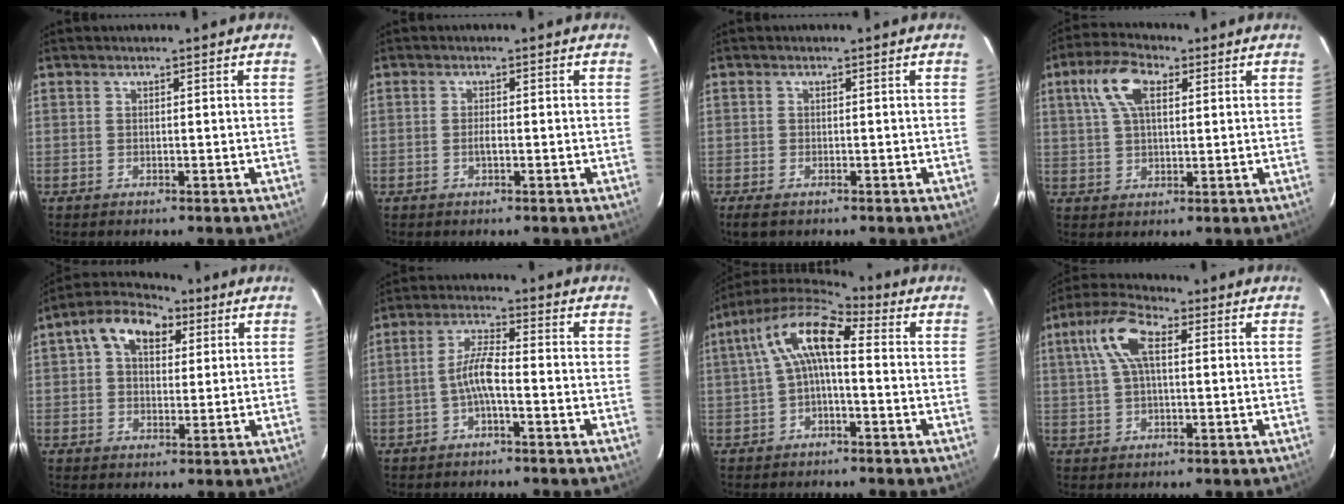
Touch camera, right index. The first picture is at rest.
{"total": 1.3, "force": [-0.4, 0.4, 1.2], "torque": [-0.024, 0.001, -0.008]}
{"total": 2.4, "force": [-1.6, 1.1, 1.4], "torque": [-0.028, -0.008, -0.029]}
{"total": 8.5, "force": [3.2, 4.1, 6.7], "torque": [-0.137, 0.025, 0.058]}
{"total": 9.6, "force": [3.7, 6.5, 6.1], "torque": [-0.110, 0.039, 0.055]}
{"total": 5.1, "force": [-1.8, 0.8, 4.7], "torque": [-0.100, 0.012, -0.036]}
{"total": 10.2, "force": [0.8, 3.9, 9.4], "torque": [-0.185, 0.030, 0.006]}
{"total": 8.7, "force": [2.2, 3.7, 7.6], "torque": [-0.159, 0.026, 0.039]}